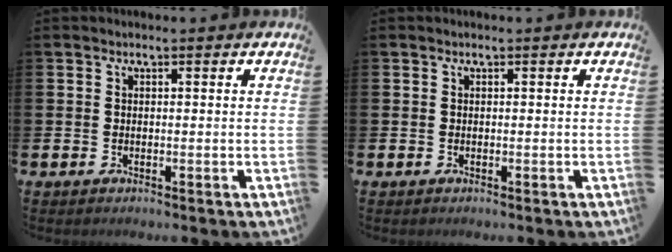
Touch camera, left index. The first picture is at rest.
{"total": 0.0}